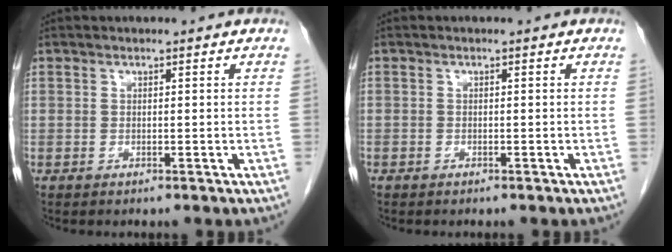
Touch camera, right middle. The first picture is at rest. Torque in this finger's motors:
{"motor_torque": [0.11, -0.28, -0.14, -0.16]}